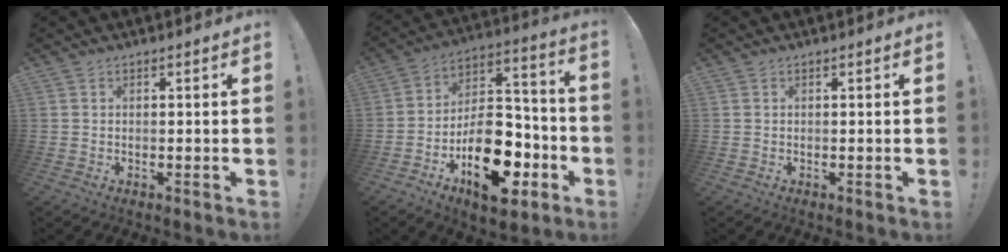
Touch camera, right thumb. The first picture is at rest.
{"total": 22.1, "force": [-9.7, 12.6, 15.4], "torque": [-0.235, 0.067, -0.144]}
{"total": 0.0}